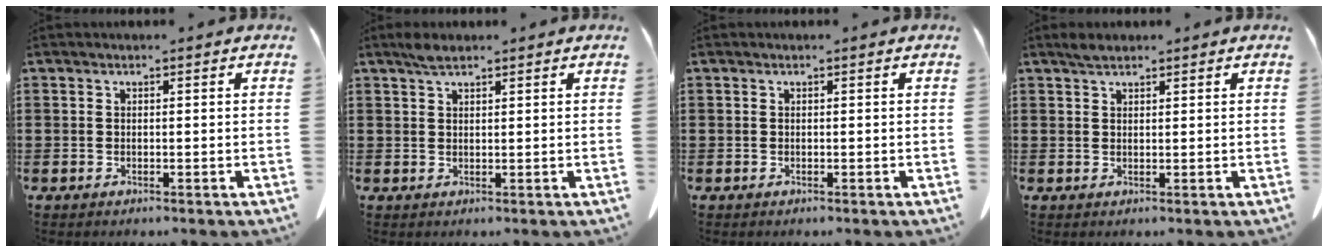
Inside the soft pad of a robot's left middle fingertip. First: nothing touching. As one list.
[{"total": 2.1, "force": [1.5, 0.6, 1.3], "torque": [-0.030, 0.003, 0.027]}, {"total": 0.0}, {"total": 1.6, "force": [1.4, 0.5, 0.7], "torque": [-0.017, 0.002, 0.025]}]